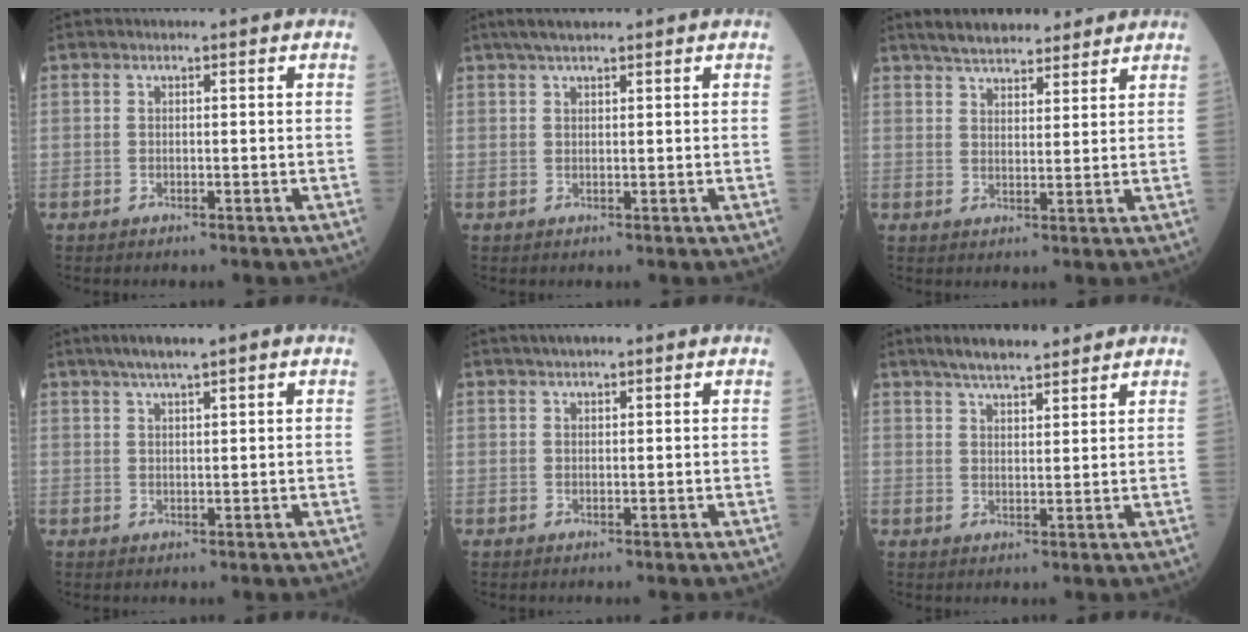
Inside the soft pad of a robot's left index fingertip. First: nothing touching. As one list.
[{"total": 3.5, "force": [2.8, 0.5, 2.0], "torque": [-0.040, 0.018, 0.052]}, {"total": 10.1, "force": [8.8, 3.0, 4.0], "torque": [-0.054, 0.020, 0.132]}, {"total": 4.8, "force": [3.3, 0.2, 3.6], "torque": [-0.067, 0.020, 0.056]}, {"total": 2.5, "force": [1.8, 0.7, 1.5], "torque": [-0.024, 0.015, 0.028]}, {"total": 7.8, "force": [6.6, 1.5, 3.8], "torque": [-0.061, 0.021, 0.110]}]